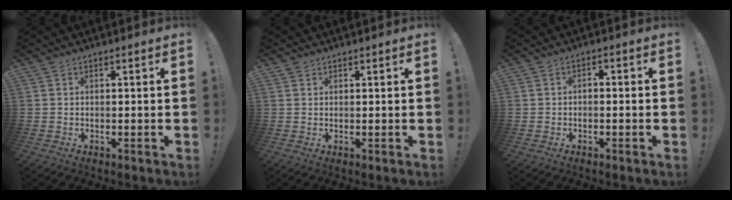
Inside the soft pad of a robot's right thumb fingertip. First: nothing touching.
{"total": 0.6, "force": [0.5, 0.4, 0.0], "torque": [0.000, -0.001, 0.010]}
{"total": 1.5, "force": [-1.0, 0.3, 1.1], "torque": [-0.016, 0.003, -0.017]}